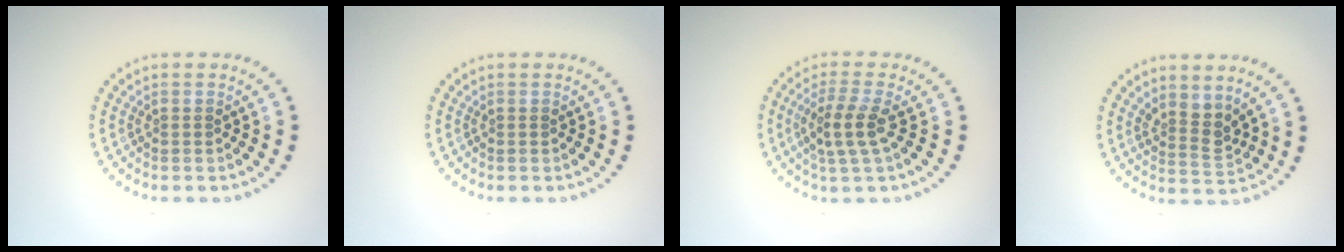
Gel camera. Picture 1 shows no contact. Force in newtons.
{"total": 0.0}
{"total": 3.1, "press": 2.7, "slide": 1.5}
{"total": 2.4, "press": 1.8, "slide": 1.6}